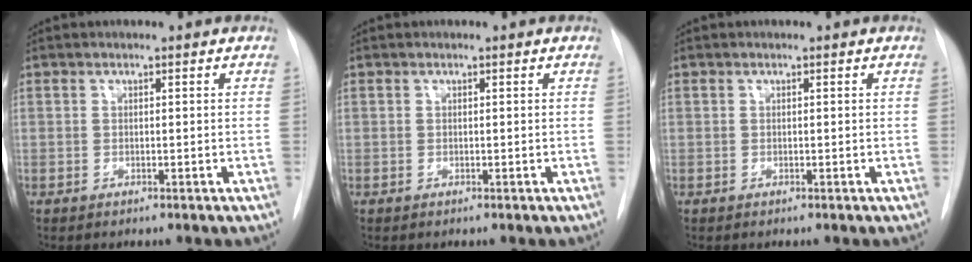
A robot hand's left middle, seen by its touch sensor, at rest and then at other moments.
{"total": 0.0}
{"total": 0.0}